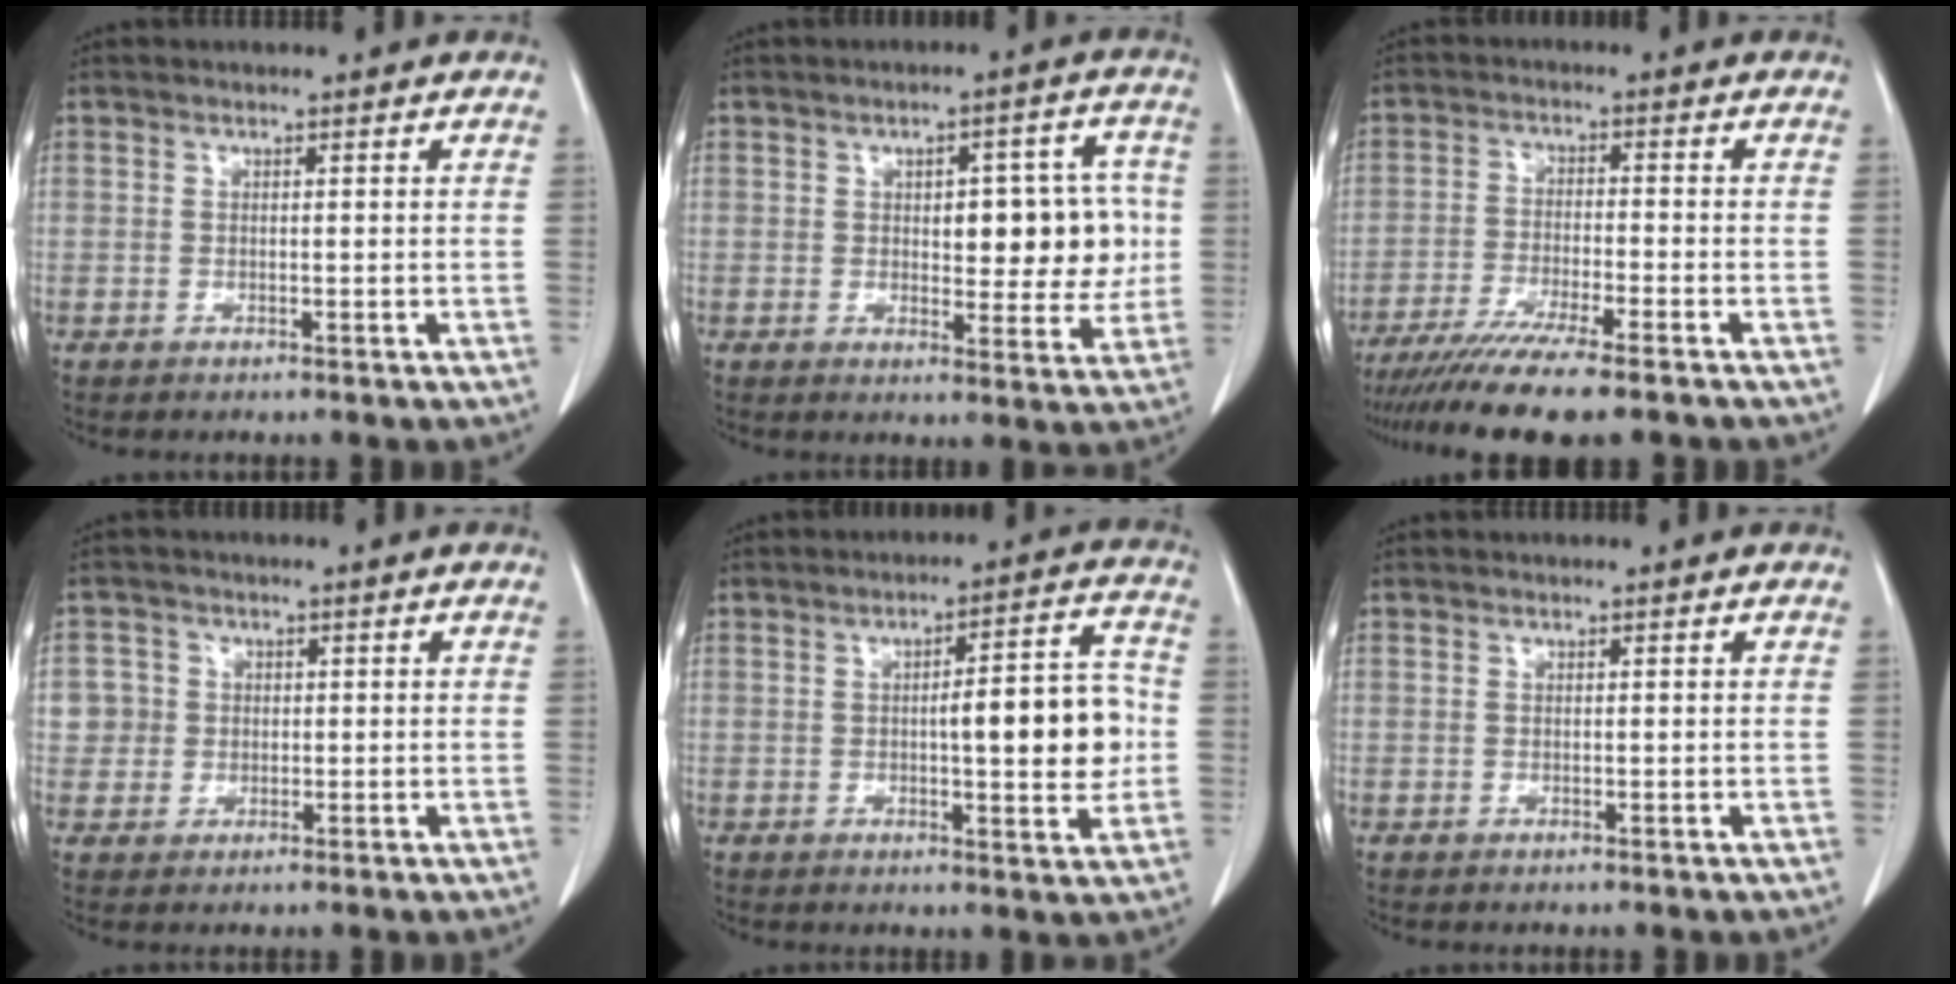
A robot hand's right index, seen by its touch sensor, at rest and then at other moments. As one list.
[{"total": 9.8, "force": [0.8, 4.2, 8.8], "torque": [-0.098, 0.020, 0.018]}, {"total": 12.2, "force": [-9.9, 0.1, 7.1], "torque": [-0.107, -0.029, -0.157]}, {"total": 4.1, "force": [0.3, 4.1, 0.1], "torque": [0.012, 0.010, 0.006]}, {"total": 10.6, "force": [-0.4, 2.3, 10.3], "torque": [-0.134, 0.018, -0.002]}, {"total": 0.0}]